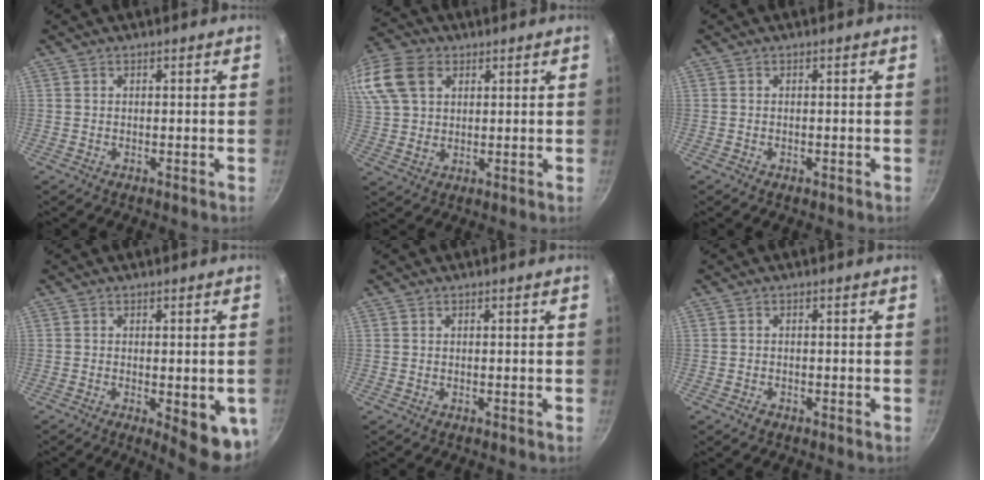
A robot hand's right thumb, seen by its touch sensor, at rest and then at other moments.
{"total": 20.5, "force": [8.1, 14.6, 11.9], "torque": [-0.289, 0.037, 0.153]}
{"total": 0.5, "force": [-0.3, 0.3, 0.3], "torque": [-0.005, 0.000, -0.006]}
{"total": 10.1, "force": [-2.6, 3.3, 9.2], "torque": [-0.095, -0.004, -0.026]}
{"total": 0.0}
{"total": 1.0, "force": [-0.8, 0.6, 0.4], "torque": [-0.012, 0.006, -0.013]}